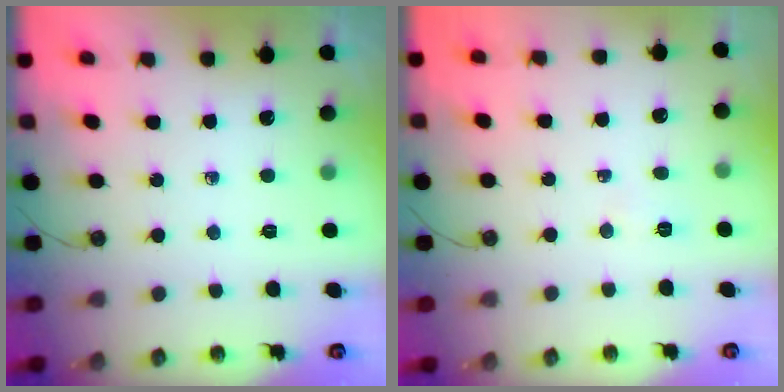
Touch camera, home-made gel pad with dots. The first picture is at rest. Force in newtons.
{"total": 2.8, "press": 2.6, "slide": 0.9}